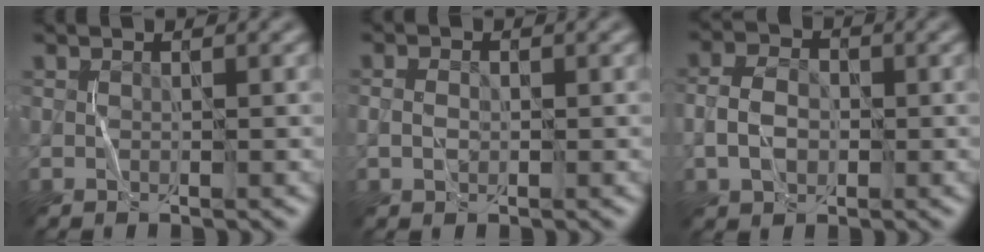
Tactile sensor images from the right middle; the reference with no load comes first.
{"total": 1.0, "force": [-0.2, 0.8, 0.7], "torque": [-0.014, 0.000, -0.002]}
{"total": 3.1, "force": [-0.7, 2.3, 2.1], "torque": [-0.037, 0.003, -0.017]}